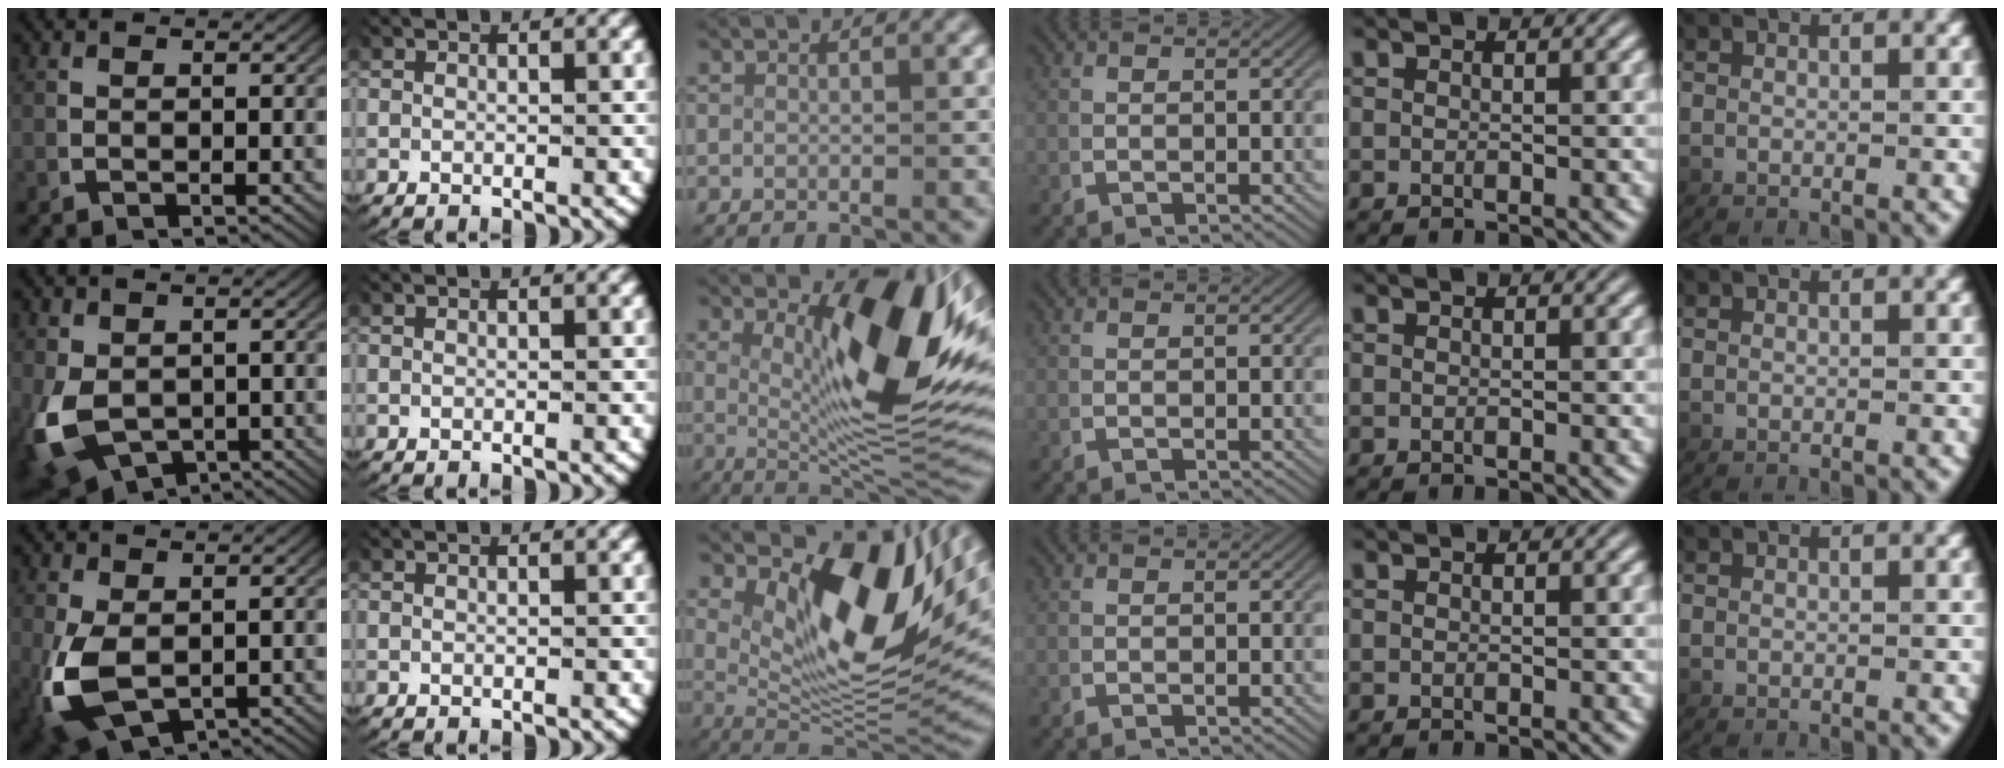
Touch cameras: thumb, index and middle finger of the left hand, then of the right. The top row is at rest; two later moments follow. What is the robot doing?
{"motion": "lift_and_place", "object": "fork"}